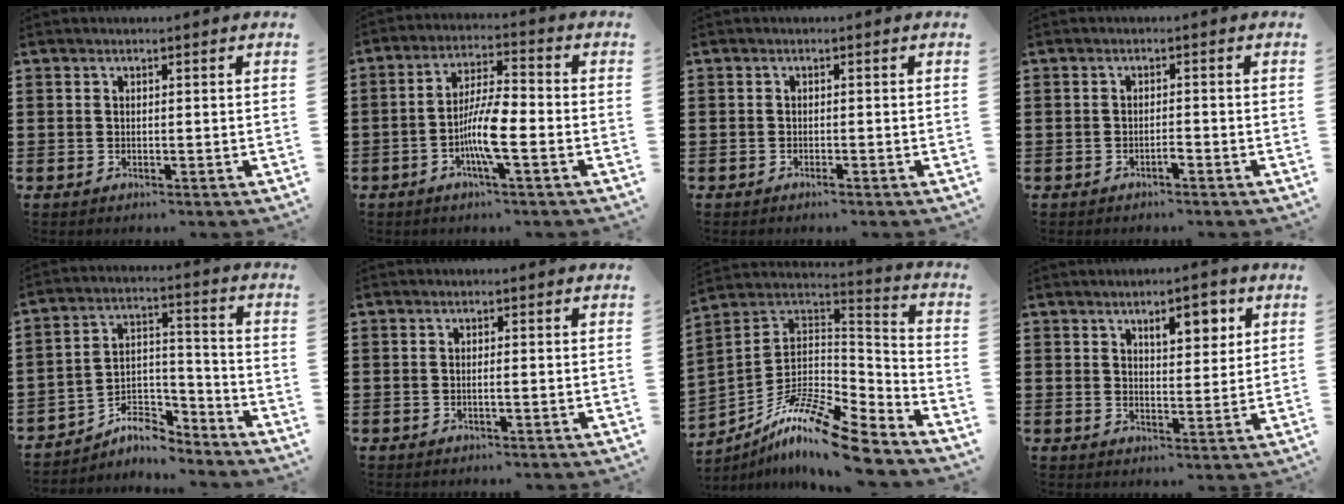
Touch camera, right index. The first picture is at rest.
{"total": 7.8, "force": [-2.5, 1.5, 7.3], "torque": [-0.149, -0.005, -0.051]}
{"total": 0.7, "force": [-0.5, 0.1, 0.4], "torque": [-0.009, -0.003, -0.010]}
{"total": 1.3, "force": [-0.9, 0.2, 0.9], "torque": [-0.019, -0.003, -0.017]}
{"total": 6.8, "force": [-6.0, 2.2, 2.3], "torque": [-0.041, 0.011, -0.115]}
{"total": 0.7, "force": [-0.3, -0.1, 0.7], "torque": [-0.013, -0.003, -0.005]}
{"total": 14.1, "force": [-10.7, 2.3, 8.8], "torque": [-0.169, 0.017, -0.205]}
{"total": 5.4, "force": [2.8, 2.1, 4.1], "torque": [-0.055, -0.004, 0.040]}